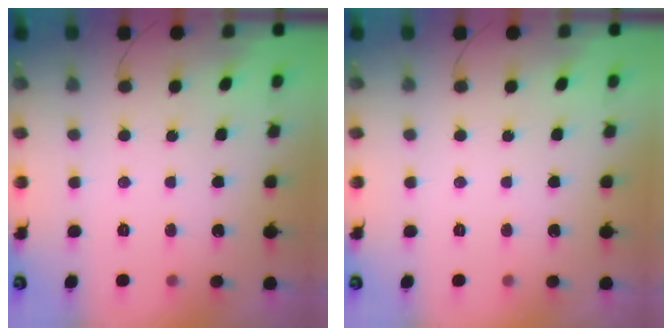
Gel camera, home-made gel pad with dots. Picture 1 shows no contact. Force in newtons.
{"total": 0.0}